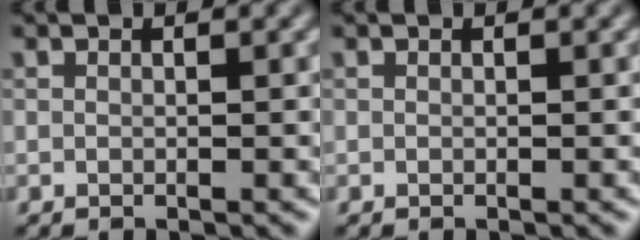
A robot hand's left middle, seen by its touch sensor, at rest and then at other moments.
{"total": 0.0}